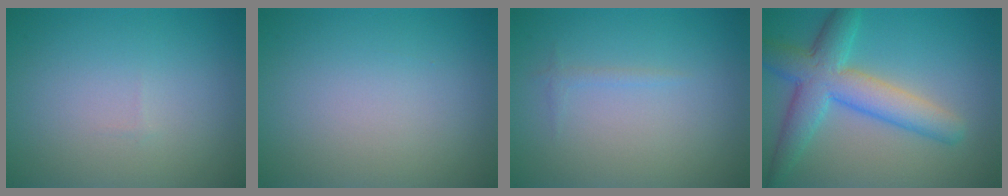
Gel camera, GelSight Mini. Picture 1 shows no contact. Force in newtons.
{"total": 0.0}
{"total": 0.6, "press": 0.6, "slide": 0.1}
{"total": 6.5, "press": 6.5, "slide": 0.2}